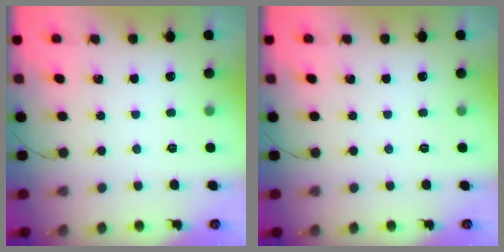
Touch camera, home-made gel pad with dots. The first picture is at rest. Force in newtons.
{"total": 0.0}